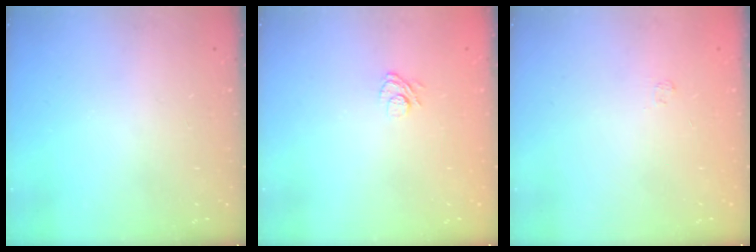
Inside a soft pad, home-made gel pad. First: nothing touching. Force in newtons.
{"total": 6.1, "press": 5.9, "slide": 1.3}
{"total": 1.7, "press": 1.2, "slide": 1.1}